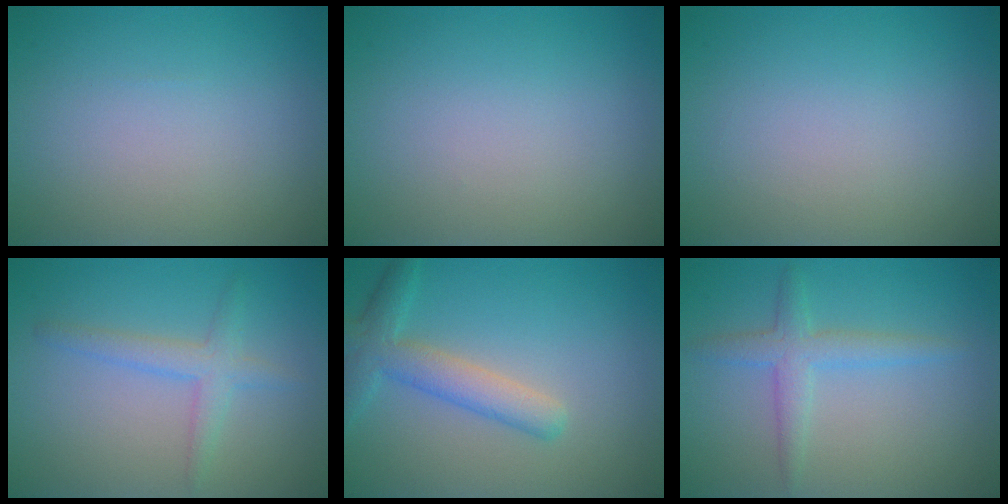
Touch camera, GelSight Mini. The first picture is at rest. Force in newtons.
{"total": 0.0}
{"total": 0.0}
{"total": 2.4, "press": 2.4, "slide": 0.2}
{"total": 3.8, "press": 3.7, "slide": 0.2}
{"total": 2.6, "press": 2.6, "slide": 0.1}